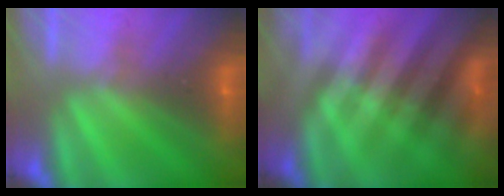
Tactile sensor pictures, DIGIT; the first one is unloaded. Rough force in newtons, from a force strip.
{"total": 2.5}